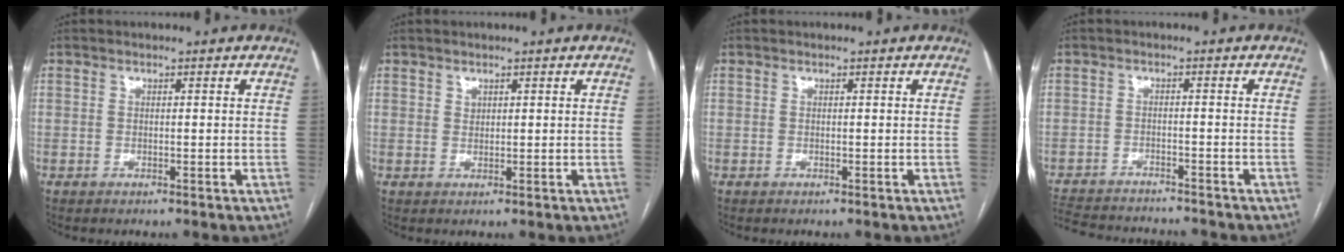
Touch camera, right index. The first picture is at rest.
{"total": 0.8, "force": [0.6, 0.6, 0.2], "torque": [0.001, -0.003, 0.009]}
{"total": 0.0}
{"total": 14.0, "force": [-12.9, 2.8, 4.6], "torque": [-0.103, -0.007, -0.185]}